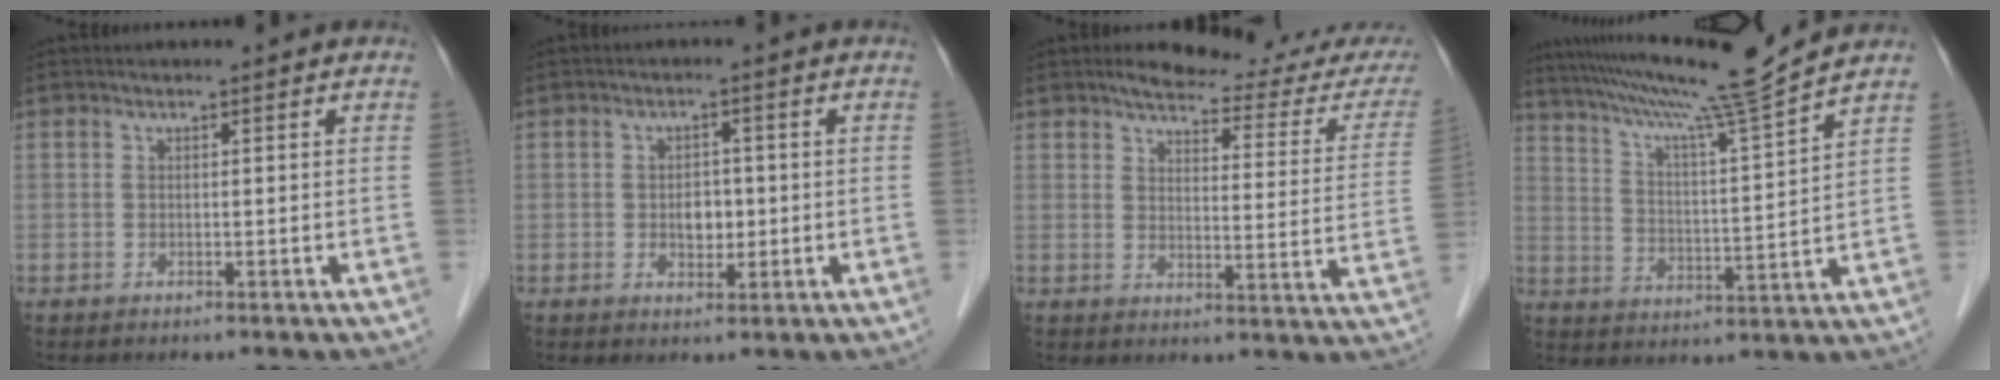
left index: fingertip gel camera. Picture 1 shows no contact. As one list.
[{"total": 3.1, "force": [-0.3, 2.1, 2.2], "torque": [-0.033, 0.004, -0.001]}, {"total": 17.1, "force": [15.7, 2.7, 6.2], "torque": [-0.057, -0.045, 0.169]}, {"total": 14.3, "force": [12.6, -2.8, 6.2], "torque": [-0.115, -0.018, 0.199]}]